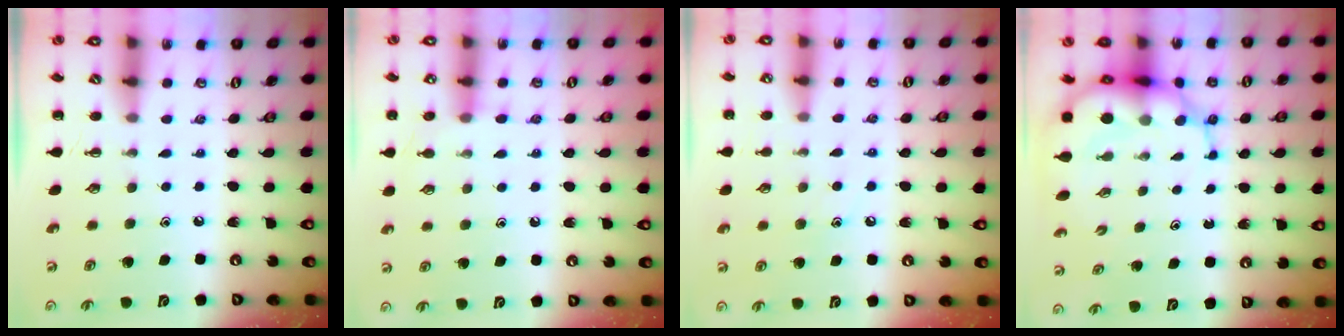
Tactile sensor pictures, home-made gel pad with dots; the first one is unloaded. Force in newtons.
{"total": 8.2, "press": 7.8, "slide": 2.5}
{"total": 7.3, "press": 7.1, "slide": 1.6}
{"total": 9.3, "press": 8.9, "slide": 2.8}